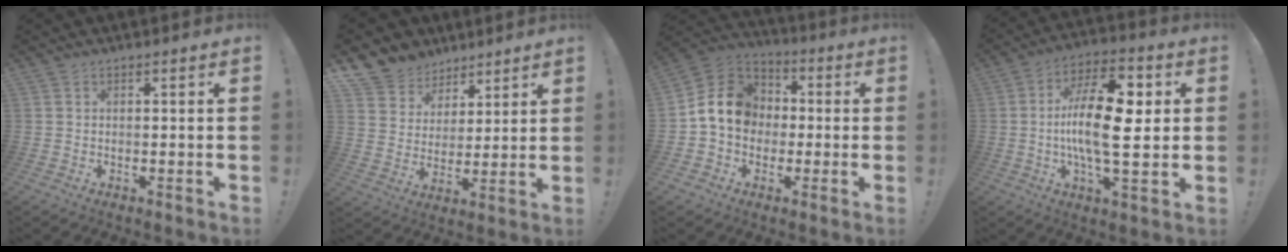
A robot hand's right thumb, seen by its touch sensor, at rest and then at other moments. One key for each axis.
{"total": 10.0, "fx": 6.8, "fy": 7.2, "fz": 1.4, "tx": -0.027, "ty": -0.057, "tz": 0.137}
{"total": 13.7, "fx": 0.5, "fy": 11.7, "fz": 7.0, "tx": -0.107, "ty": 0.012, "tz": 0.019}
{"total": 19.8, "fx": 0.1, "fy": 7.9, "fz": 18.2, "tx": -0.314, "ty": 0.002, "tz": -0.006}